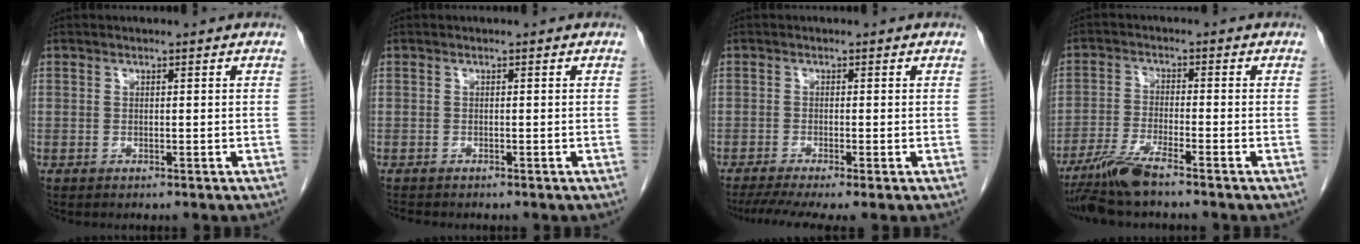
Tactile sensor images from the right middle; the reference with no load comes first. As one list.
[{"total": 1.7, "force": [-1.5, 0.5, 0.6], "torque": [-0.014, -0.005, -0.022]}, {"total": 6.5, "force": [-4.8, 0.3, 4.3], "torque": [-0.067, -0.014, -0.082]}, {"total": 6.7, "force": [-5.4, -0.2, 4.0], "torque": [-0.081, -0.025, -0.103]}]